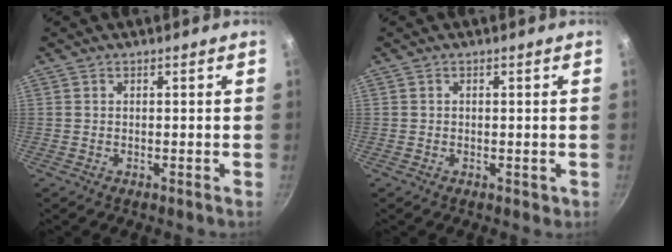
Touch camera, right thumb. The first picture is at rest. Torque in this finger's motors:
{"motor_torque": [-0.30, 0.05, -0.28, 0.10, -0.01]}